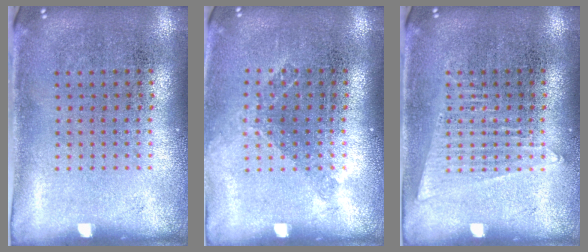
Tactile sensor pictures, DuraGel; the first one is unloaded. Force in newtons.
{"total": 1.0, "press": 0.8, "slide": 0.6}
{"total": 1.6, "press": 1.6, "slide": 0.1}